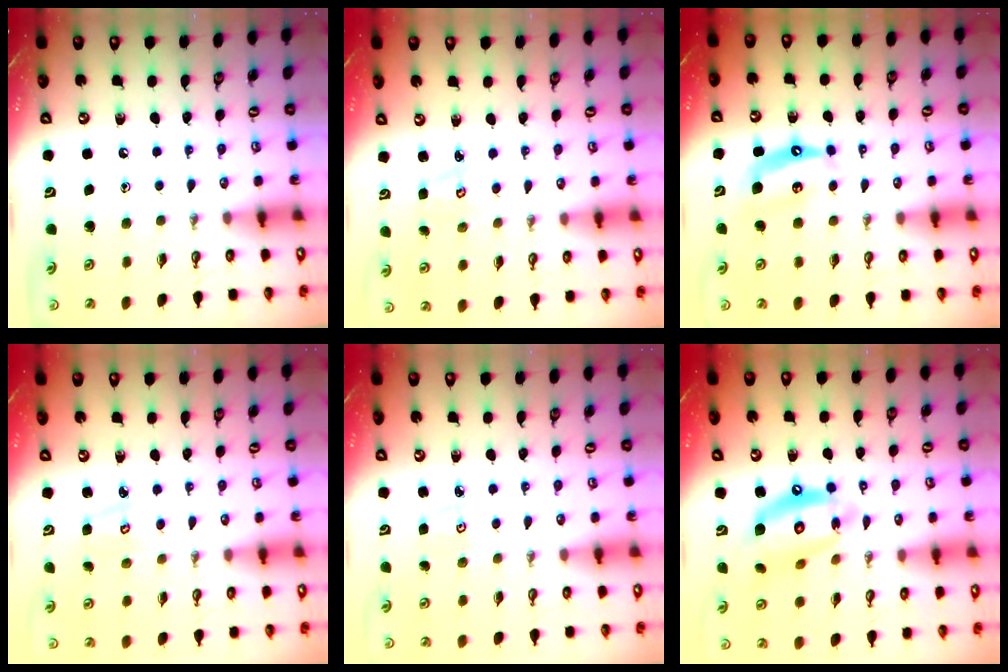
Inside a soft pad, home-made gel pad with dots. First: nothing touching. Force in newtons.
{"total": 2.1, "press": 2.1, "slide": 0.2}
{"total": 6.4, "press": 6.4, "slide": 0.7}
{"total": 2.6, "press": 2.6, "slide": 0.1}
{"total": 2.8, "press": 2.7, "slide": 0.4}
{"total": 14.9, "press": 14.8, "slide": 1.4}